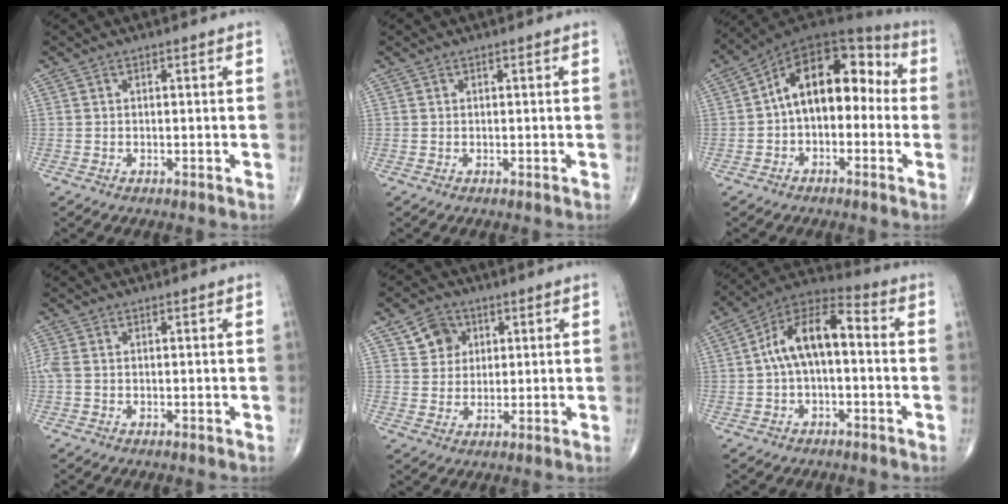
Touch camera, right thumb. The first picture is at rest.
{"total": 0.0}
{"total": 15.7, "force": [0.1, 9.7, 12.3], "torque": [-0.151, 0.055, -0.015]}
{"total": 2.2, "force": [0.2, 1.3, 1.7], "torque": [-0.062, 0.011, 0.007]}
{"total": 6.2, "force": [2.7, 5.3, 2.0], "torque": [-0.004, -0.009, 0.045]}
{"total": 12.3, "force": [0.3, 6.2, 10.6], "torque": [-0.183, 0.048, -0.008]}